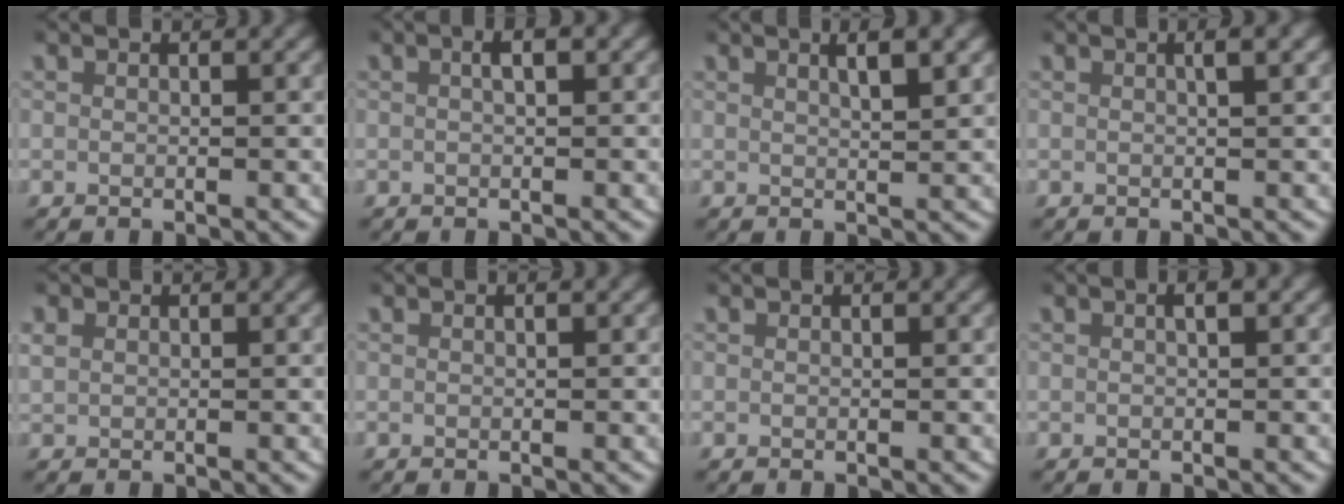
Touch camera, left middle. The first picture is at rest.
{"total": 1.6, "force": [0.4, 0.5, 1.5], "torque": [-0.019, 0.010, 0.005]}
{"total": 2.8, "force": [1.6, 0.2, 2.3], "torque": [-0.034, 0.008, 0.027]}
{"total": 1.3, "force": [0.5, -0.1, 1.2], "torque": [-0.018, 0.008, 0.007]}
{"total": 1.5, "force": [0.6, 1.2, 0.7], "torque": [-0.024, 0.002, 0.014]}
{"total": 0.0}
{"total": 0.0}
{"total": 1.0, "force": [0.2, 0.2, 0.9], "torque": [-0.011, 0.008, 0.004]}